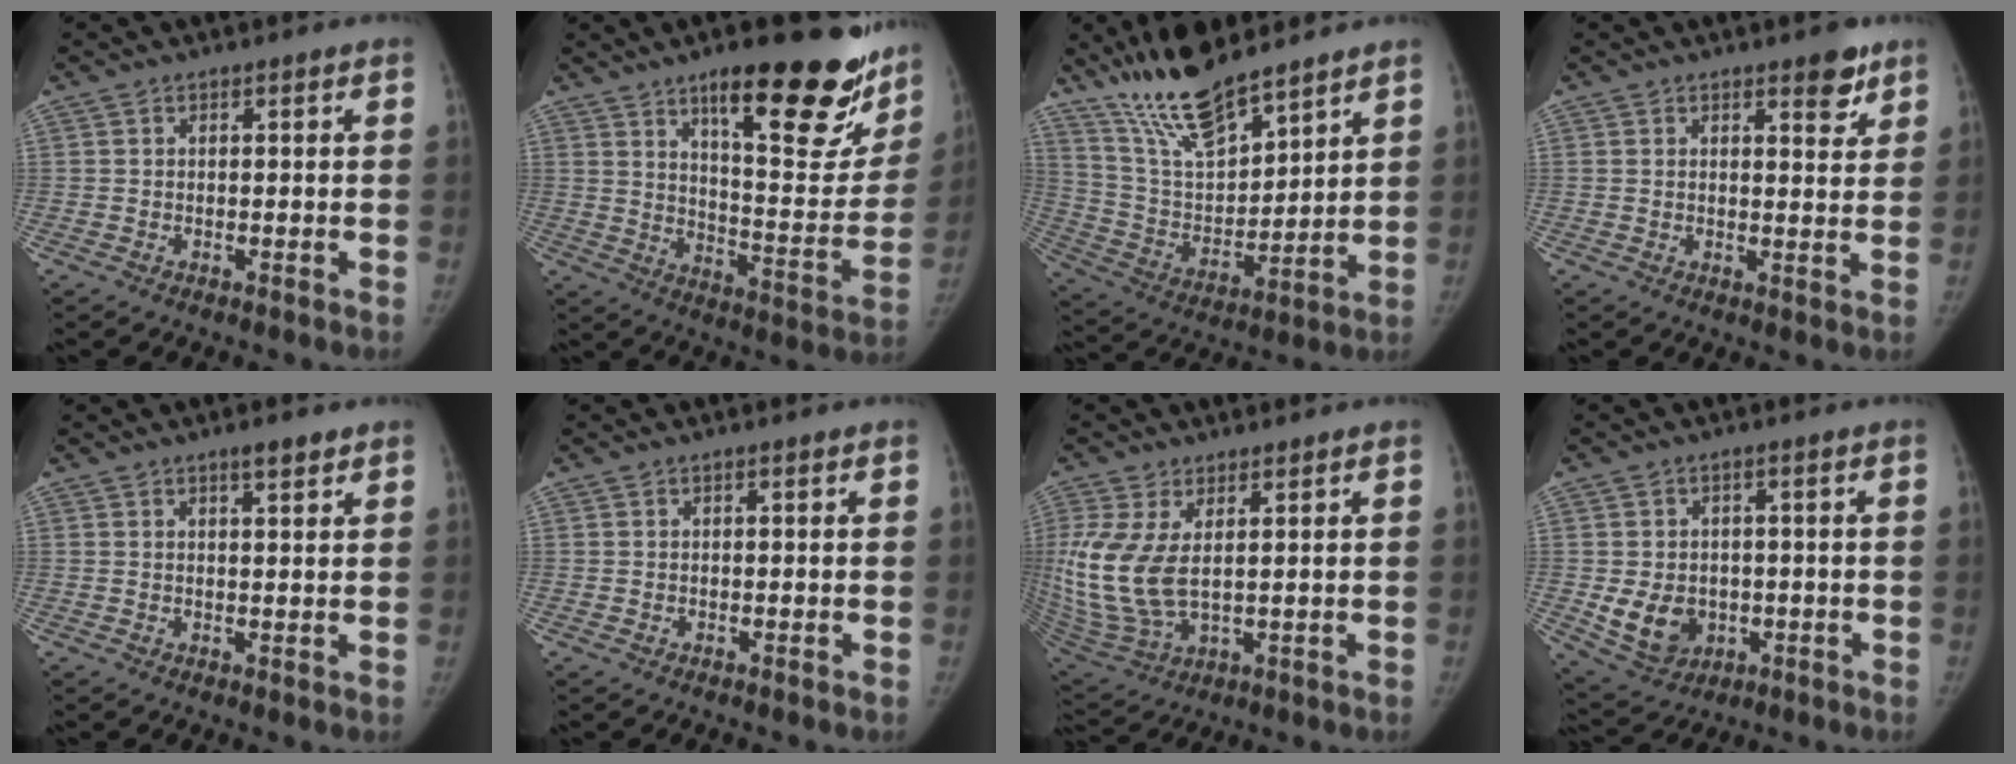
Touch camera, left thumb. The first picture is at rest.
{"total": 24.9, "force": [15.6, 7.6, 17.8], "torque": [-0.189, -0.084, 0.226]}
{"total": 16.1, "force": [12.9, 4.2, 8.5], "torque": [-0.129, -0.069, 0.250]}
{"total": 4.4, "force": [2.9, 1.6, 2.8], "torque": [-0.016, -0.018, 0.036]}
{"total": 2.7, "force": [1.9, 0.6, 1.8], "torque": [-0.017, -0.011, 0.029]}
{"total": 0.0}
{"total": 13.4, "force": [2.2, 6.9, 11.3], "torque": [-0.261, -0.018, 0.061]}
{"total": 8.8, "force": [-1.6, 7.0, 5.0], "torque": [-0.061, 0.002, -0.006]}